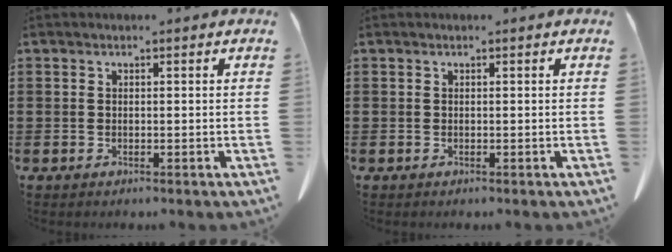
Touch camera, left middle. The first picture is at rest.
{"total": 0.0}